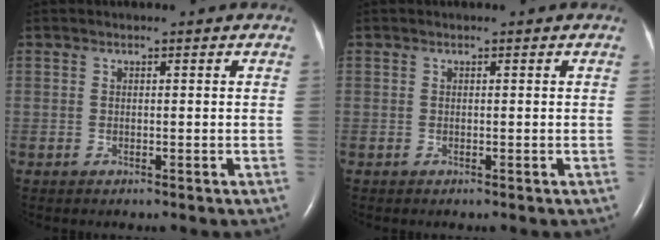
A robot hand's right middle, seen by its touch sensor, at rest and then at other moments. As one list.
[{"total": 0.0}]